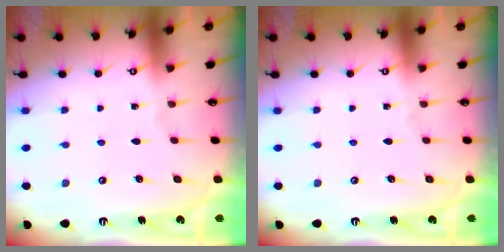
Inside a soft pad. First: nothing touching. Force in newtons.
{"total": 0.0}